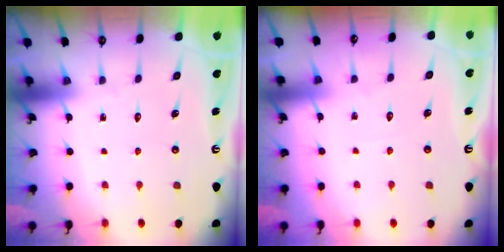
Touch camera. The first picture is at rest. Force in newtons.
{"total": 2.3, "press": 2.2, "slide": 0.4}